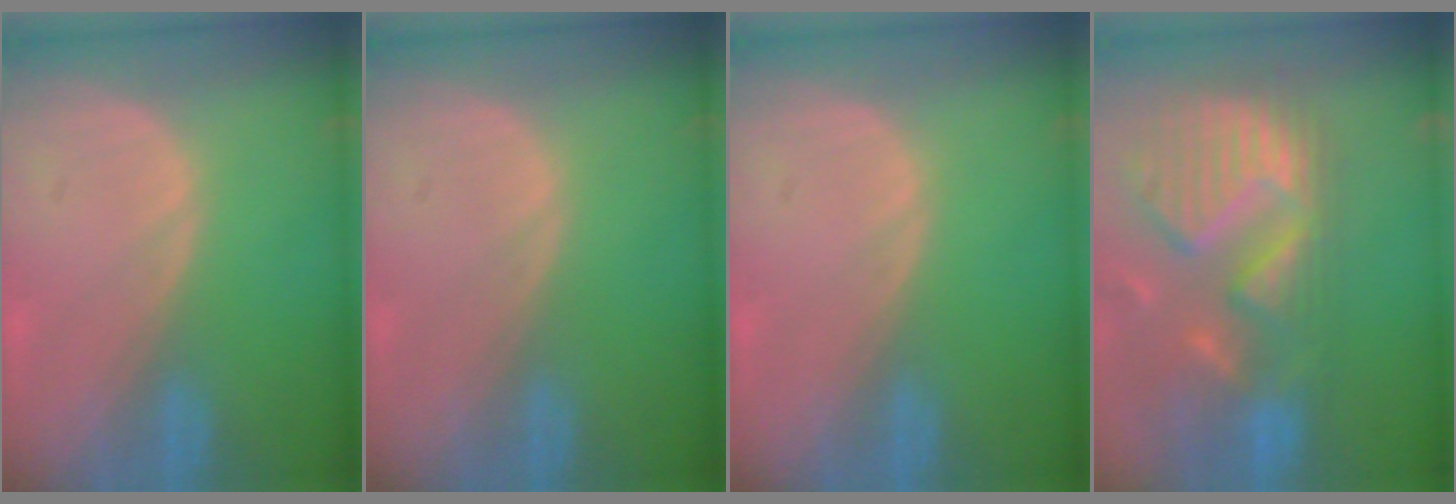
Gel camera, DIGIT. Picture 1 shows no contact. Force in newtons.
{"total": 0.0}
{"total": 0.0}
{"total": 13.9, "press": 11.7, "slide": 7.5}